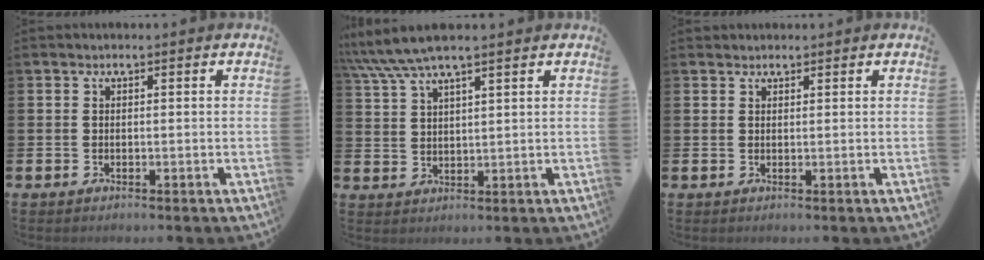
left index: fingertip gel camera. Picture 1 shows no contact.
{"total": 5.8, "force": [5.0, 0.7, 2.8], "torque": [-0.070, -0.013, 0.091]}
{"total": 1.1, "force": [1.0, 0.4, -0.1], "torque": [0.011, 0.001, 0.017]}